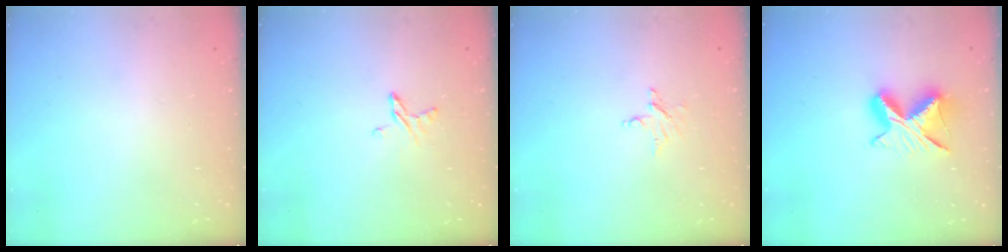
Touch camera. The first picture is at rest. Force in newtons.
{"total": 4.6, "press": 4.5, "slide": 0.4}
{"total": 3.1, "press": 3.1, "slide": 0.3}
{"total": 9.2, "press": 9.1, "slide": 1.0}